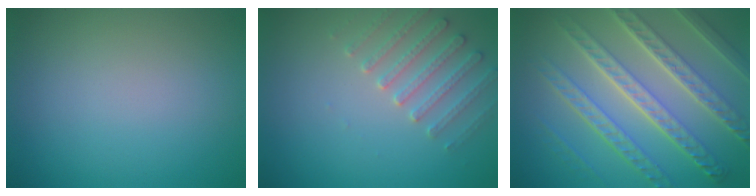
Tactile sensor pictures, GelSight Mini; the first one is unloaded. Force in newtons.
{"total": 3.0, "press": 2.9, "slide": 0.8}
{"total": 8.8, "press": 6.2, "slide": 6.2}